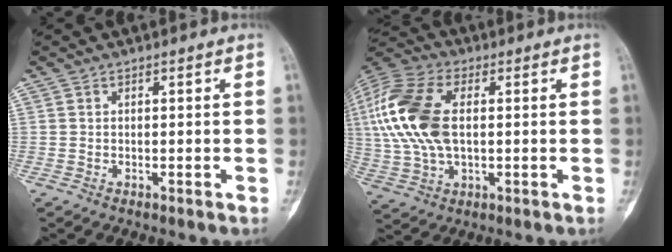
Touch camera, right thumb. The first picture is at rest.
{"total": 17.9, "force": [2.1, 10.1, 14.6], "torque": [-0.330, 0.010, 0.037]}